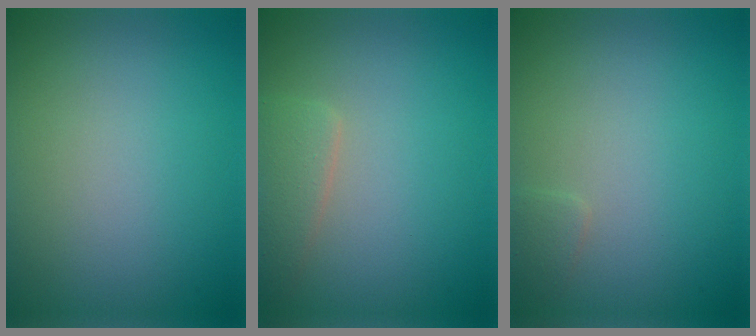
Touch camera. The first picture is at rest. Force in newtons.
{"total": 2.2, "press": 2.2, "slide": 0.1}
{"total": 0.8, "press": 0.8, "slide": 0.1}